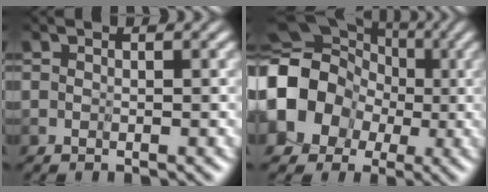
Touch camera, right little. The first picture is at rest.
{"total": 9.5, "force": [-1.4, 8.5, 4.0], "torque": [-0.089, -0.020, -0.054]}